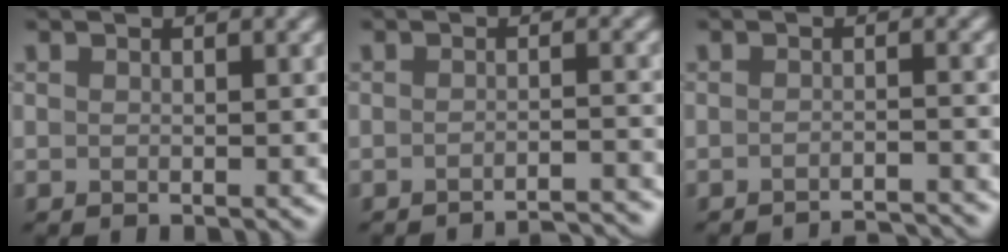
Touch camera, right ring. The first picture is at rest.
{"total": 4.7, "force": [-4.5, 0.2, 1.2], "torque": [-0.016, 0.011, -0.060]}
{"total": 3.8, "force": [-3.6, 0.0, 0.9], "torque": [-0.016, 0.009, -0.052]}